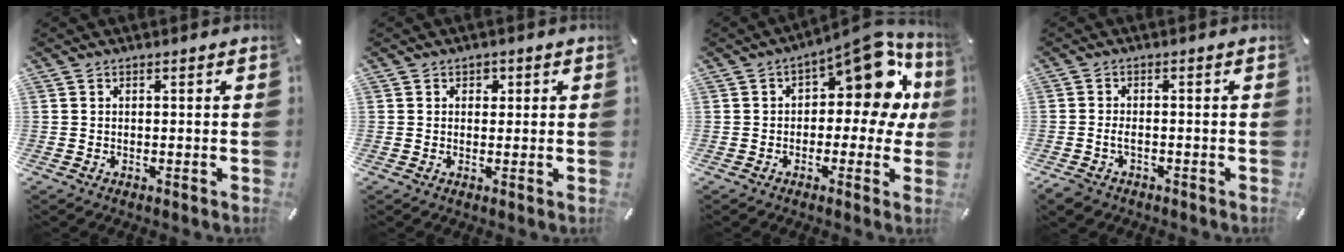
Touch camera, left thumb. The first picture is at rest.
{"total": 1.6, "force": [0.4, 1.4, 0.4], "torque": [0.005, 0.000, 0.002]}
{"total": 15.4, "force": [5.6, 8.2, 11.9], "torque": [-0.147, -0.040, 0.094]}
{"total": 2.8, "force": [-1.4, 1.7, 1.7], "torque": [-0.046, 0.001, -0.029]}